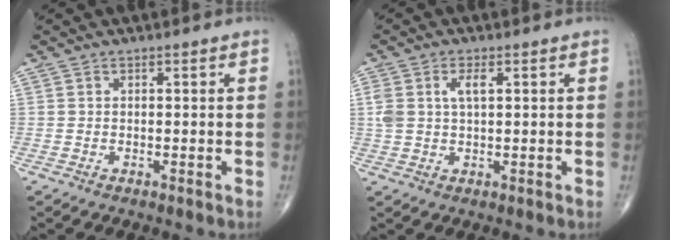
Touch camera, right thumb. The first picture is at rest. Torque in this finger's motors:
{"motor_torque": [0.10, 0.07, 0.77, 0.44, 0.05]}